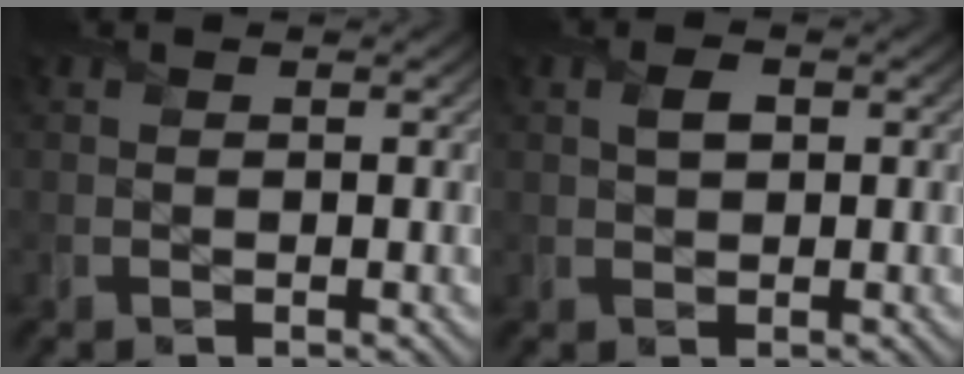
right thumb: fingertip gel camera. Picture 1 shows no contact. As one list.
[{"total": 1.8, "force": [0.5, 1.2, 1.3], "torque": [-0.028, 0.001, 0.008]}]